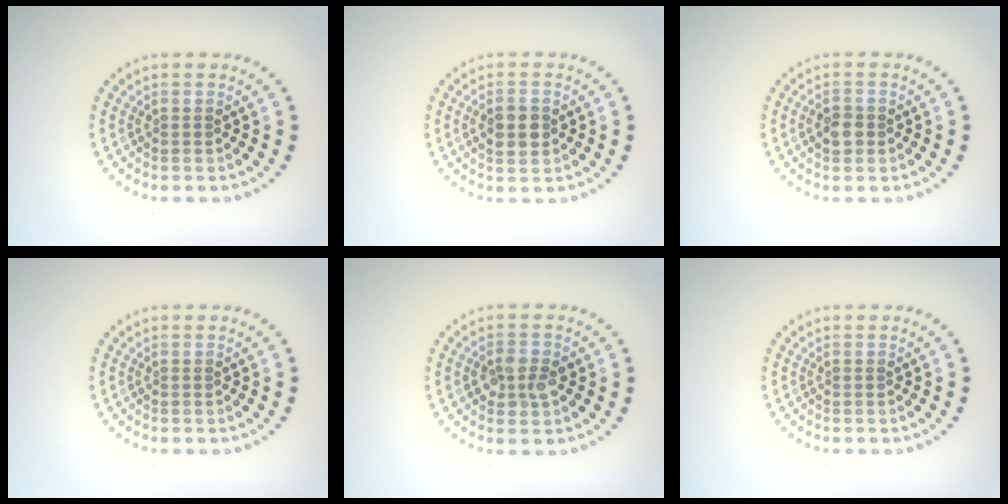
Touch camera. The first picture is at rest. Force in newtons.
{"total": 2.8, "press": 2.8, "slide": 0.1}
{"total": 1.7, "press": 1.6, "slide": 0.3}
{"total": 0.0}
{"total": 2.5, "press": 2.5, "slide": 0.5}
{"total": 0.0}